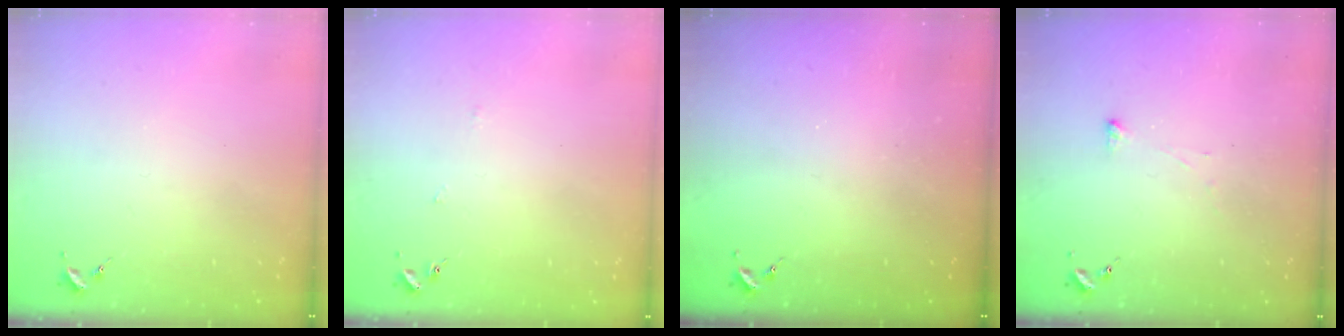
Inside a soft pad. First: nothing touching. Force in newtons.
{"total": 3.1, "press": 3.1, "slide": 0.4}
{"total": 0.0}
{"total": 2.9, "press": 2.9, "slide": 0.3}